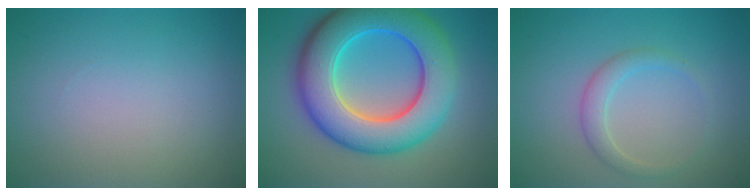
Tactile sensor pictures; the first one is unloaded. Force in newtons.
{"total": 11.2, "press": 11.2, "slide": 0.2}
{"total": 1.9, "press": 1.9, "slide": 0.1}